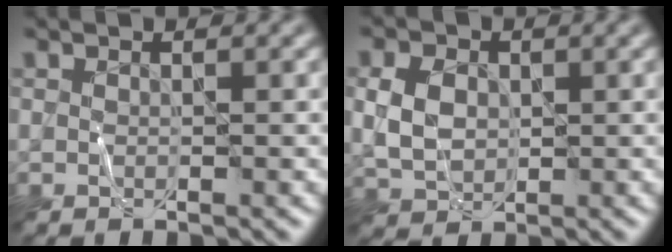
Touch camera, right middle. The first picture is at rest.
{"total": 4.1, "force": [0.4, 3.1, 2.6], "torque": [-0.061, 0.002, 0.006]}